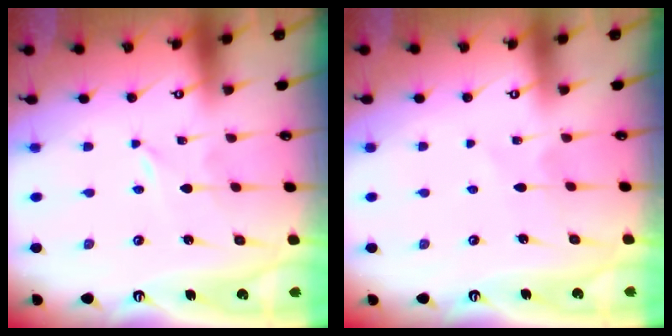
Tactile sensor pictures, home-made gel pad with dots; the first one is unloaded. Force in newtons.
{"total": 4.2, "press": 4.1, "slide": 0.6}